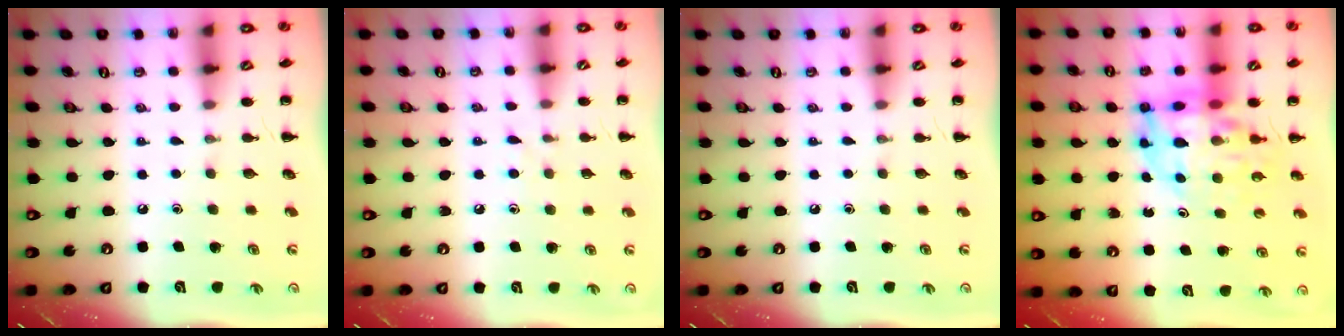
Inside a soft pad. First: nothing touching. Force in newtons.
{"total": 3.7, "press": 3.4, "slide": 1.5}
{"total": 0.0}
{"total": 13.9, "press": 13.4, "slide": 3.8}